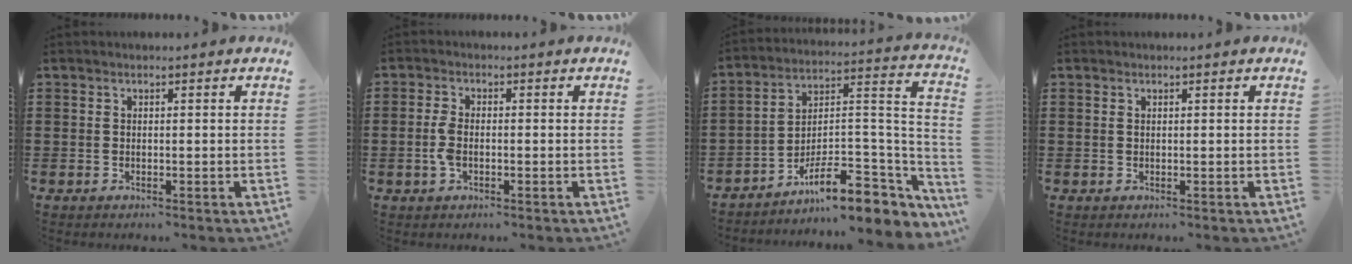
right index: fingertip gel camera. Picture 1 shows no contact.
{"total": 3.2, "force": [-0.6, 1.5, 2.8], "torque": [-0.074, -0.006, -0.018]}
{"total": 11.3, "force": [-8.3, 3.7, 6.8], "torque": [-0.092, 0.017, -0.151]}
{"total": 0.0}